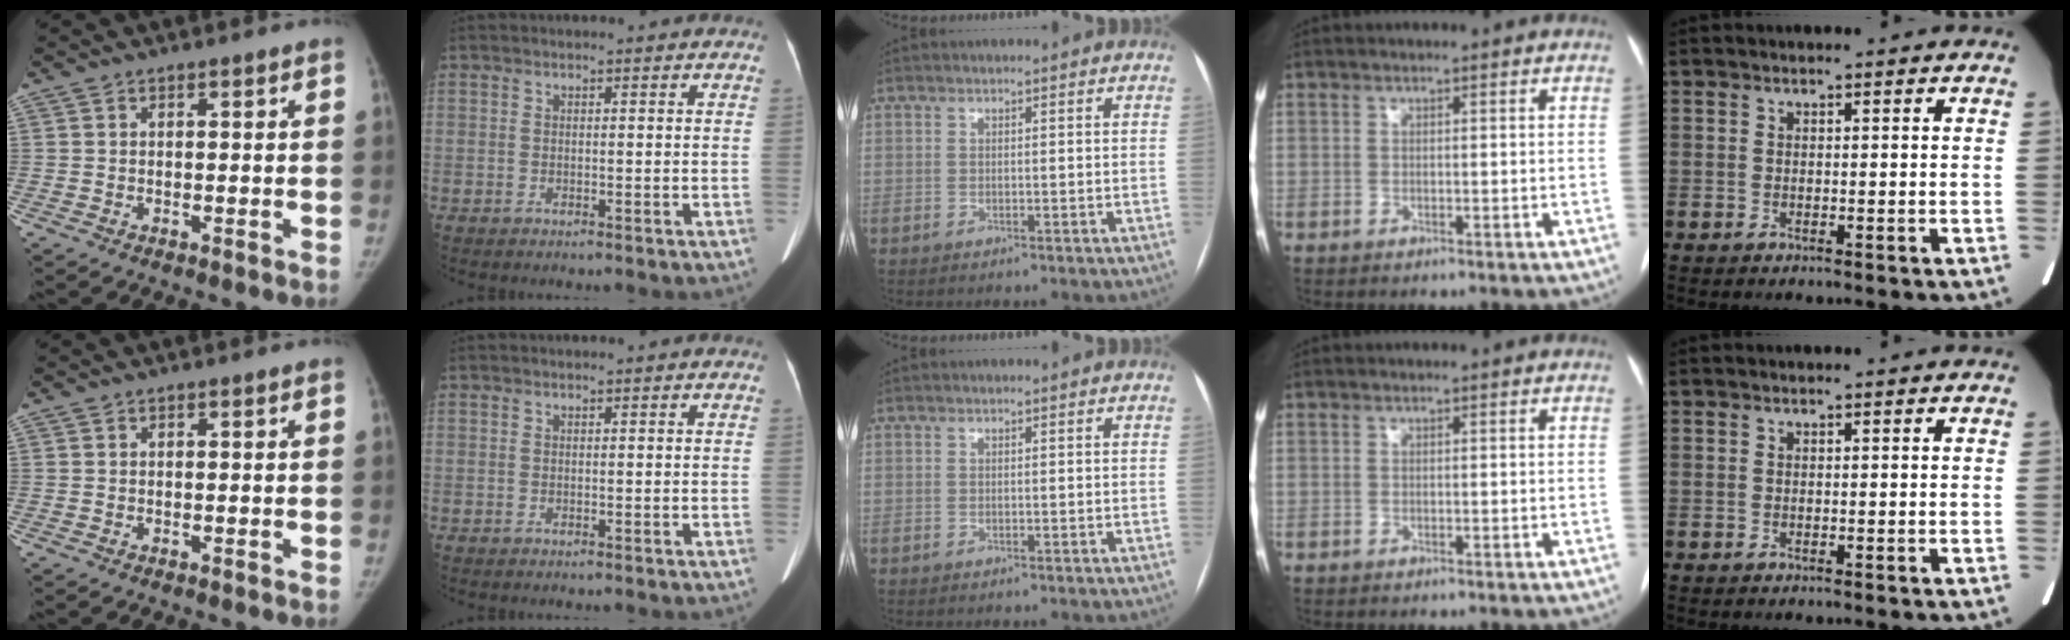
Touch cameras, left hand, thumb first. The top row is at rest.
{}